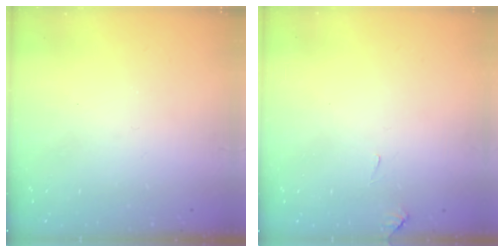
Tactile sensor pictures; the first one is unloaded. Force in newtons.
{"total": 2.9, "press": 2.9, "slide": 0.3}